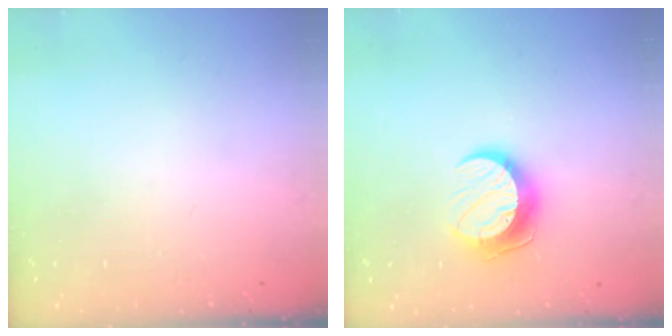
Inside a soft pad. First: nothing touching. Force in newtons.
{"total": 10.1, "press": 10.1, "slide": 0.4}